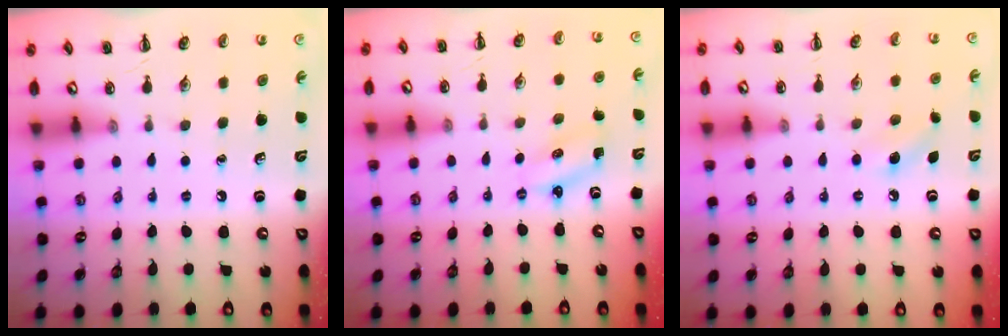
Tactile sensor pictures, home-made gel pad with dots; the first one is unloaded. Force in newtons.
{"total": 2.0, "press": 1.9, "slide": 0.6}
{"total": 7.4, "press": 7.1, "slide": 2.0}